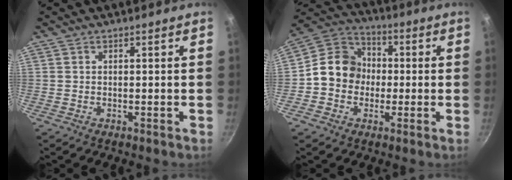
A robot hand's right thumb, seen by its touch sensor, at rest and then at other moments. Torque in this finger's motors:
{"motor_torque": [1.55, 1.61, 0.51, -0.75, 0.05]}